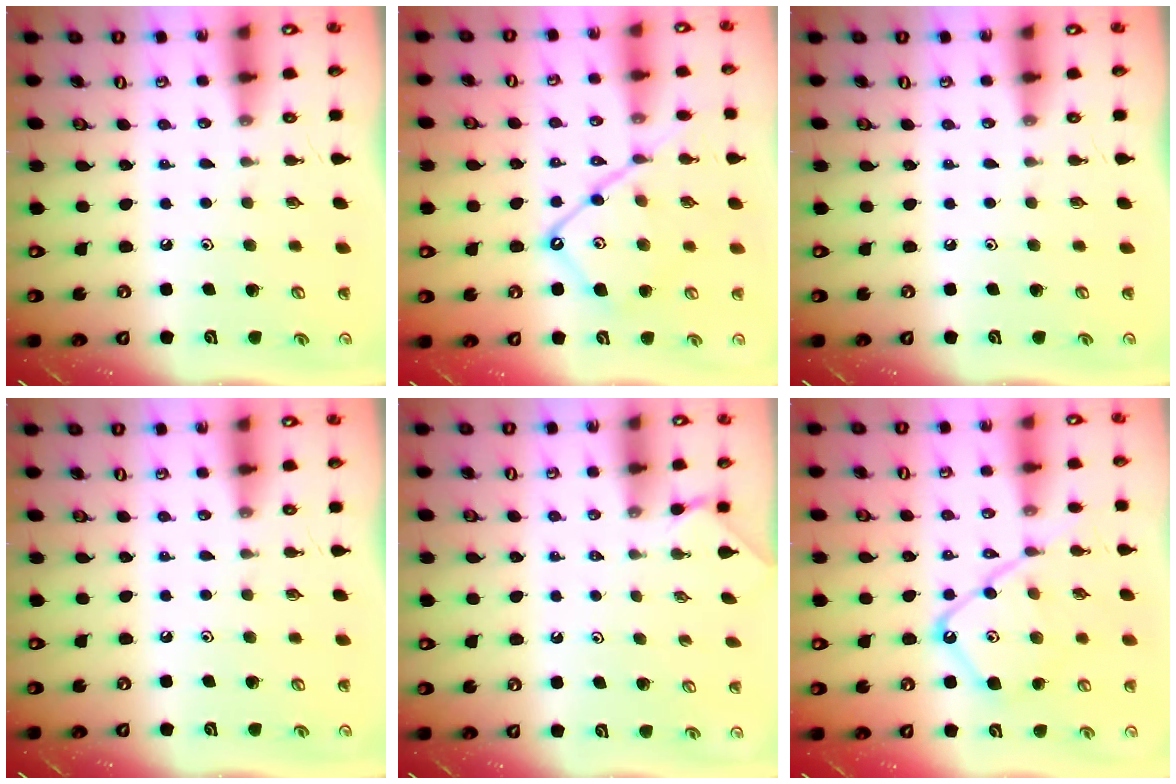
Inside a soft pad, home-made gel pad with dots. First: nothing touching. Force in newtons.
{"total": 14.6, "press": 14.5, "slide": 1.2}
{"total": 0.0}
{"total": 0.0}
{"total": 0.9, "press": 0.9, "slide": 0.3}
{"total": 14.0, "press": 13.9, "slide": 1.5}